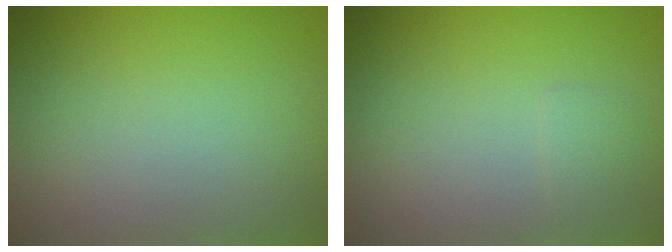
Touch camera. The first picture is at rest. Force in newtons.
{"total": 0.7, "press": 0.7, "slide": 0.0}